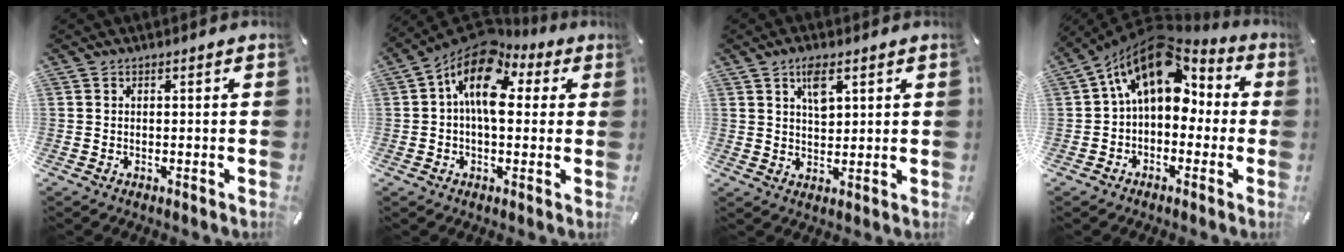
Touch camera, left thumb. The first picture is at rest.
{"total": 13.9, "force": [3.9, 8.2, 10.5], "torque": [-0.188, -0.022, 0.067]}
{"total": 5.3, "force": [2.6, 2.8, 3.7], "torque": [-0.055, -0.004, 0.041]}
{"total": 15.8, "force": [5.2, 10.1, 11.0], "torque": [-0.189, -0.033, 0.084]}